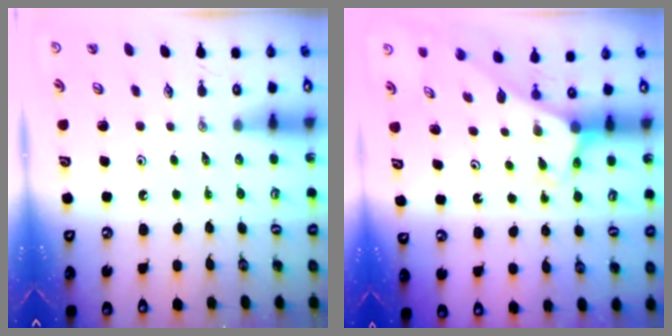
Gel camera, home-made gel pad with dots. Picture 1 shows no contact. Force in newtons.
{"total": 2.5, "press": 2.5, "slide": 0.2}